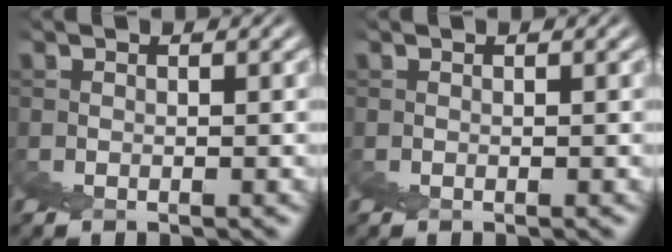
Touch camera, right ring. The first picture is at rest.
{"total": 0.0}